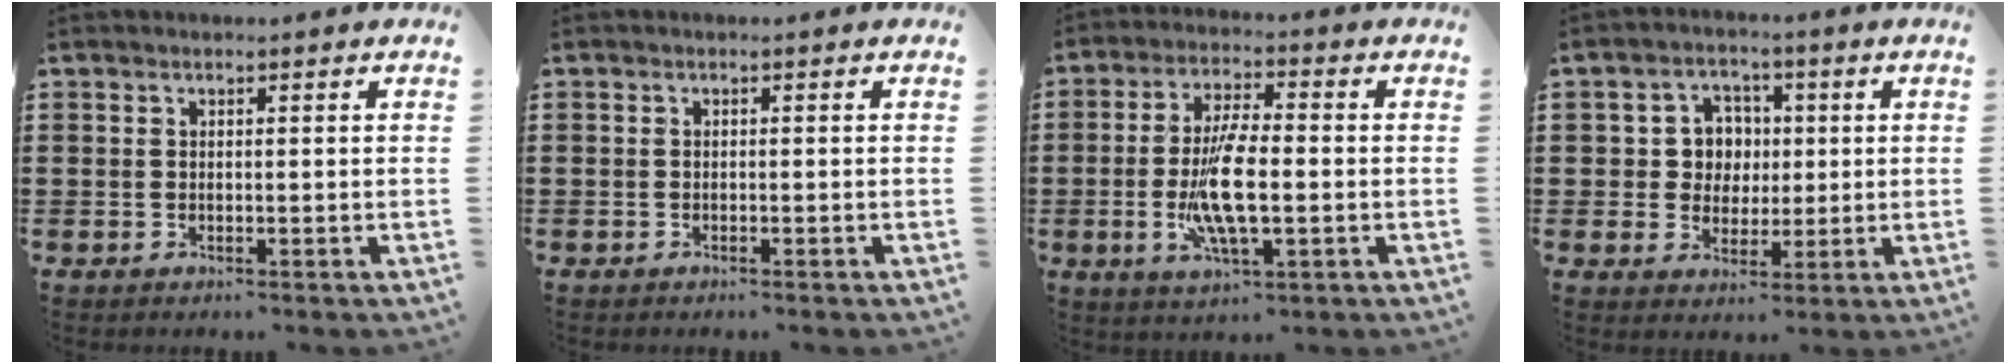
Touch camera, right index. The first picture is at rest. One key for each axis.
{"total": 0.6, "fx": -0.6, "fy": 0.0, "fz": 0.1, "tx": -0.004, "ty": -0.003, "tz": -0.012}
{"total": 9.7, "fx": -1.6, "fy": 2.8, "fz": 9.2, "tx": -0.193, "ty": -0.013, "tz": -0.033}
{"total": 5.3, "fx": 0.4, "fy": 5.0, "fz": 1.7, "tx": -0.056, "ty": 0.017, "tz": 0.005}